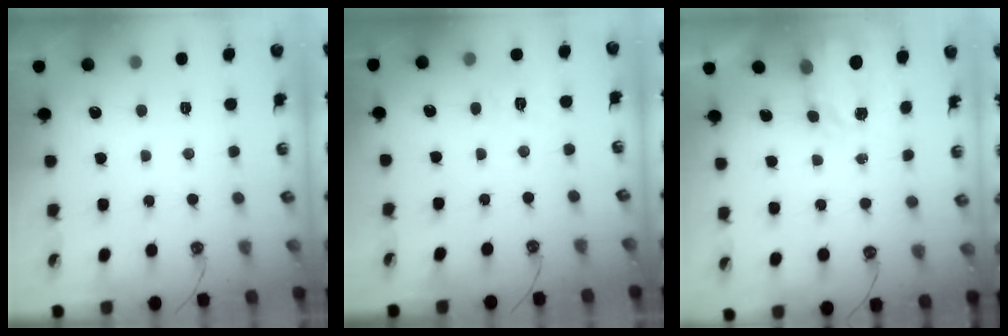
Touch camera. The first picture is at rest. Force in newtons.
{"total": 6.2, "press": 6.2, "slide": 0.6}
{"total": 4.4, "press": 4.4, "slide": 0.3}